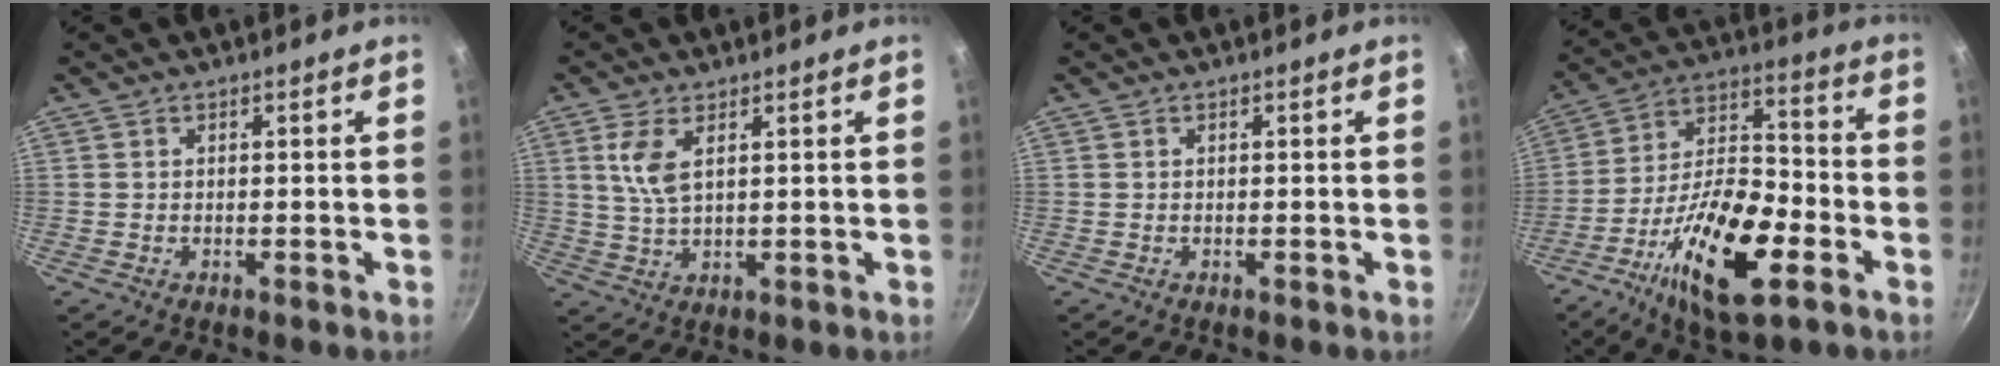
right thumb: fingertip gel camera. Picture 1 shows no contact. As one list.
[{"total": 5.8, "force": [2.2, 2.4, 4.7], "torque": [-0.095, -0.012, 0.048]}, {"total": 0.0}, {"total": 20.4, "force": [-8.5, 8.2, 16.7], "torque": [-0.285, 0.038, -0.155]}]